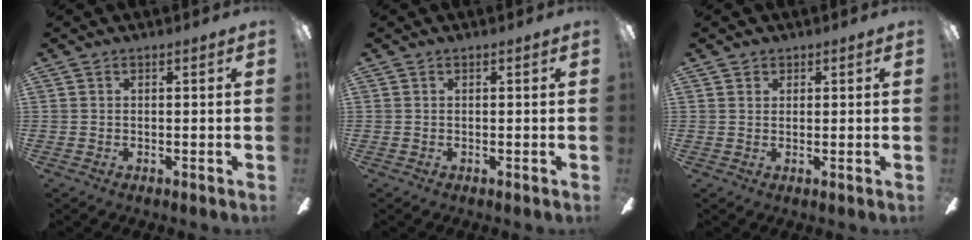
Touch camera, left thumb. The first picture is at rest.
{"total": 0.0}
{"total": 1.2, "force": [0.9, 0.8, 0.0], "torque": [0.007, -0.002, 0.015]}